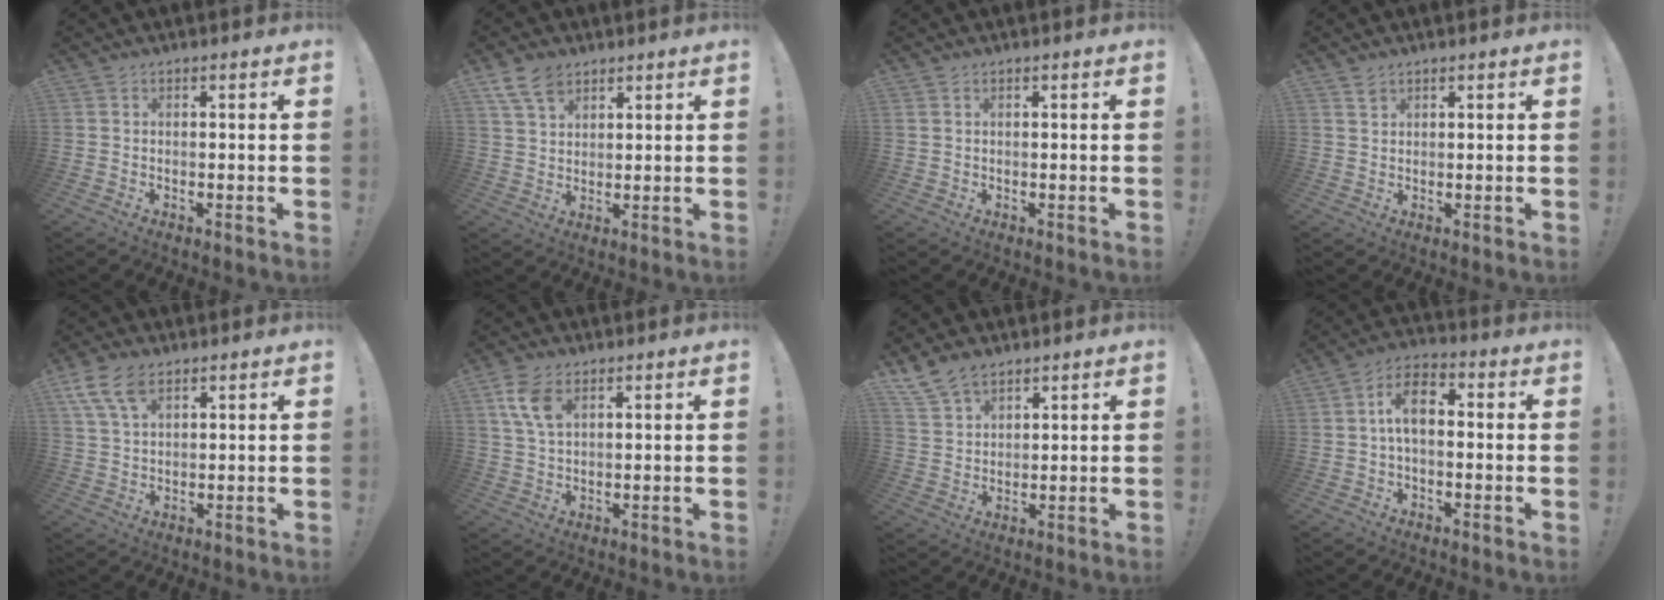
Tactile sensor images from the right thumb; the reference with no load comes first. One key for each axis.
{"total": 7.9, "fx": 5.3, "fy": 4.6, "fz": 3.6, "tx": -0.062, "ty": -0.019, "tz": 0.103}
{"total": 0.9, "fx": 0.6, "fy": 0.4, "fz": 0.5, "tx": -0.010, "ty": 0.001, "tz": 0.012}
{"total": 1.7, "fx": 1.4, "fy": 0.8, "fz": 0.5, "tx": 0.002, "ty": -0.010, "tz": 0.024}
{"total": 8.8, "fx": 5.2, "fy": 4.6, "fz": 5.5, "tx": -0.106, "ty": -0.005, "tz": 0.104}
{"total": 7.8, "fx": 3.8, "fy": 4.2, "fz": 5.3, "tx": -0.108, "ty": -0.008, "tz": 0.073}
{"total": 7.8, "fx": 6.3, "fy": 4.1, "fz": 2.4, "tx": -0.052, "ty": -0.034, "tz": 0.125}
{"total": 8.3, "fx": 0.5, "fy": 4.6, "fz": 6.9, "tx": -0.123, "ty": 0.011, "tz": 0.014}